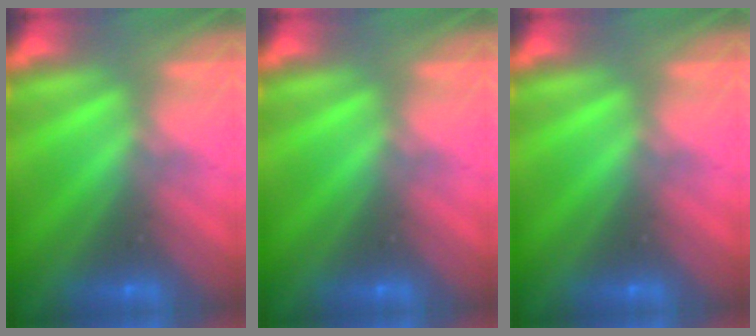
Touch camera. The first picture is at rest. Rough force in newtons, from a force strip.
{"total": 0.0}
{"total": 0.0}